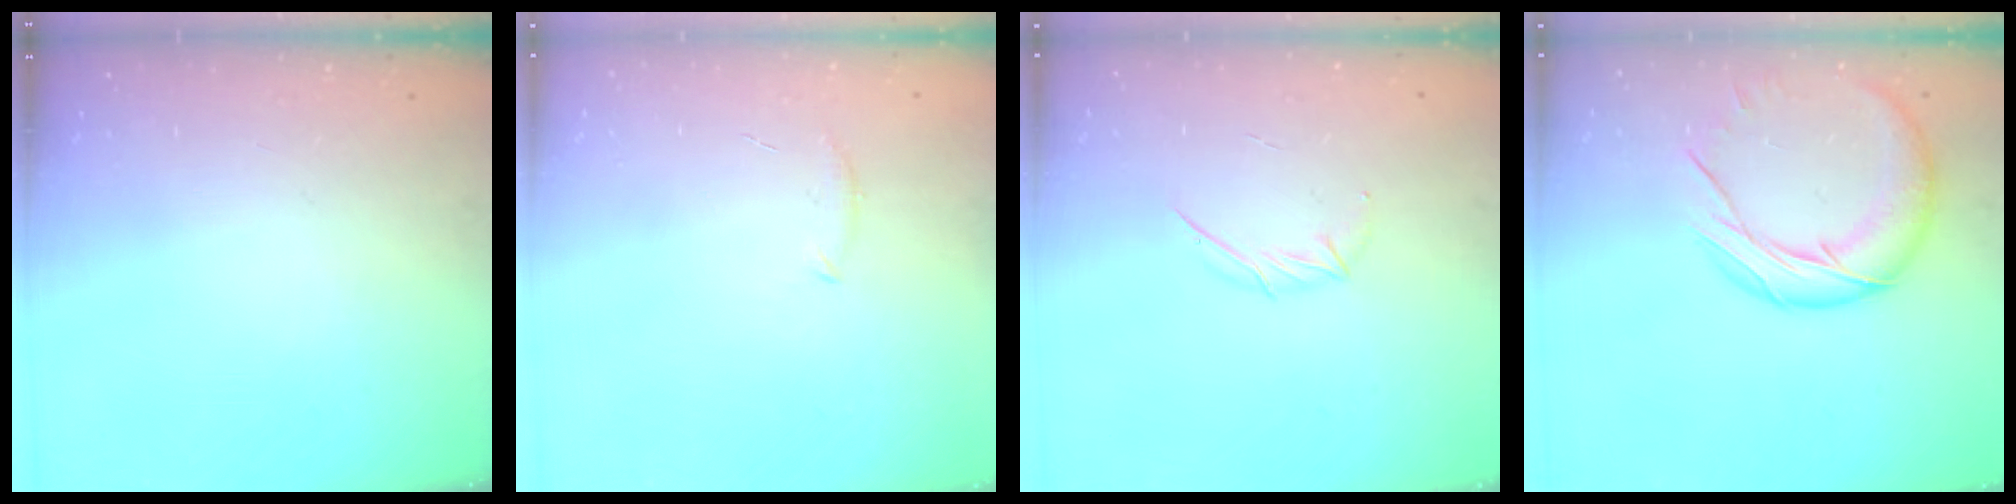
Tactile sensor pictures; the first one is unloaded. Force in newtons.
{"total": 5.5, "press": 5.2, "slide": 1.5}
{"total": 4.0, "press": 4.0, "slide": 0.7}
{"total": 13.3, "press": 13.2, "slide": 1.0}